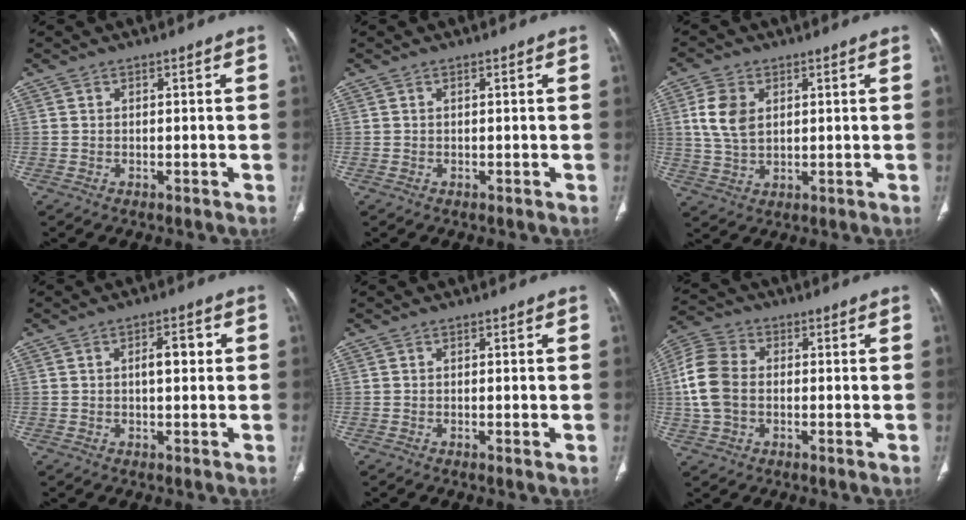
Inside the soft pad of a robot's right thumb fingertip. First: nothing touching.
{"total": 0.0}
{"total": 7.5, "force": [1.9, 4.9, 5.3], "torque": [-0.100, -0.008, 0.040]}
{"total": 4.3, "force": [0.6, 1.8, 3.8], "torque": [-0.056, 0.008, 0.008]}
{"total": 1.1, "force": [-0.1, -0.1, 1.1], "torque": [-0.022, -0.005, -0.002]}
{"total": 10.0, "force": [-0.1, 7.1, 7.1], "torque": [-0.151, 0.021, -0.009]}